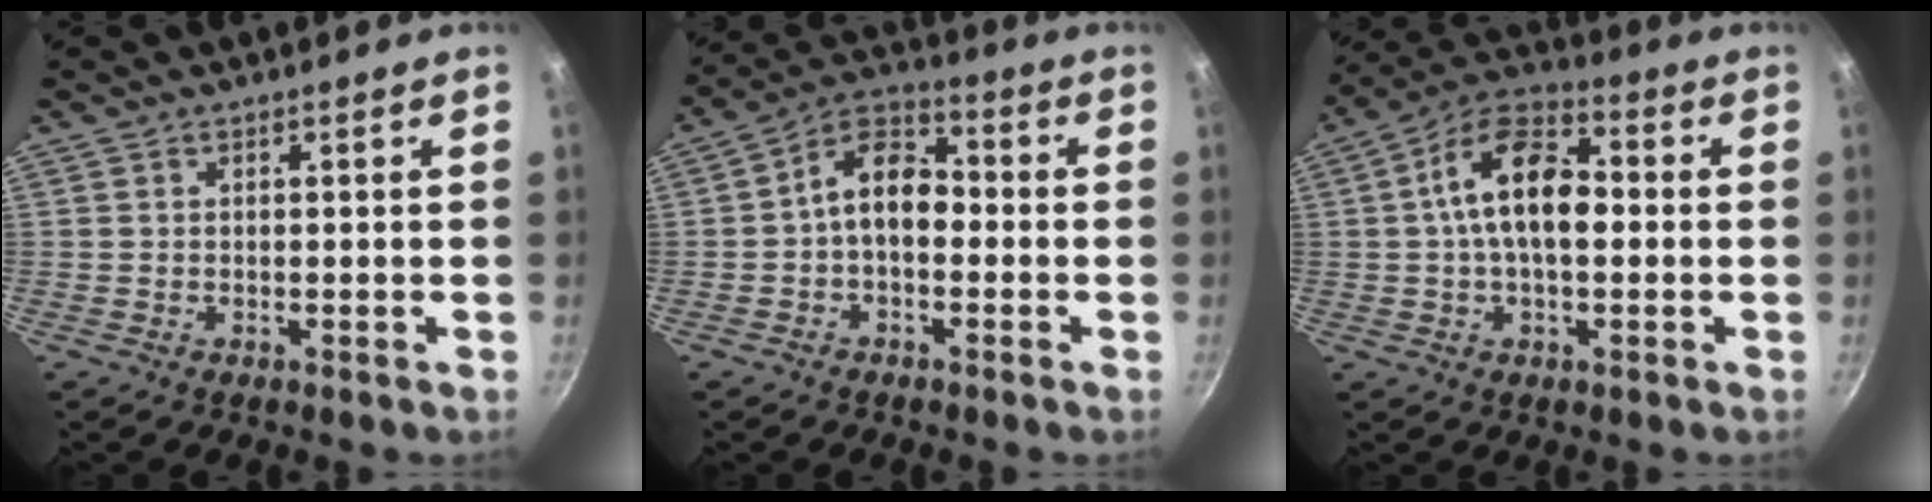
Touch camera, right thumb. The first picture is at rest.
{"total": 9.9, "force": [-0.8, 6.3, 7.6], "torque": [-0.104, 0.037, -0.029]}
{"total": 14.0, "force": [1.0, 7.7, 11.6], "torque": [-0.191, 0.031, 0.003]}